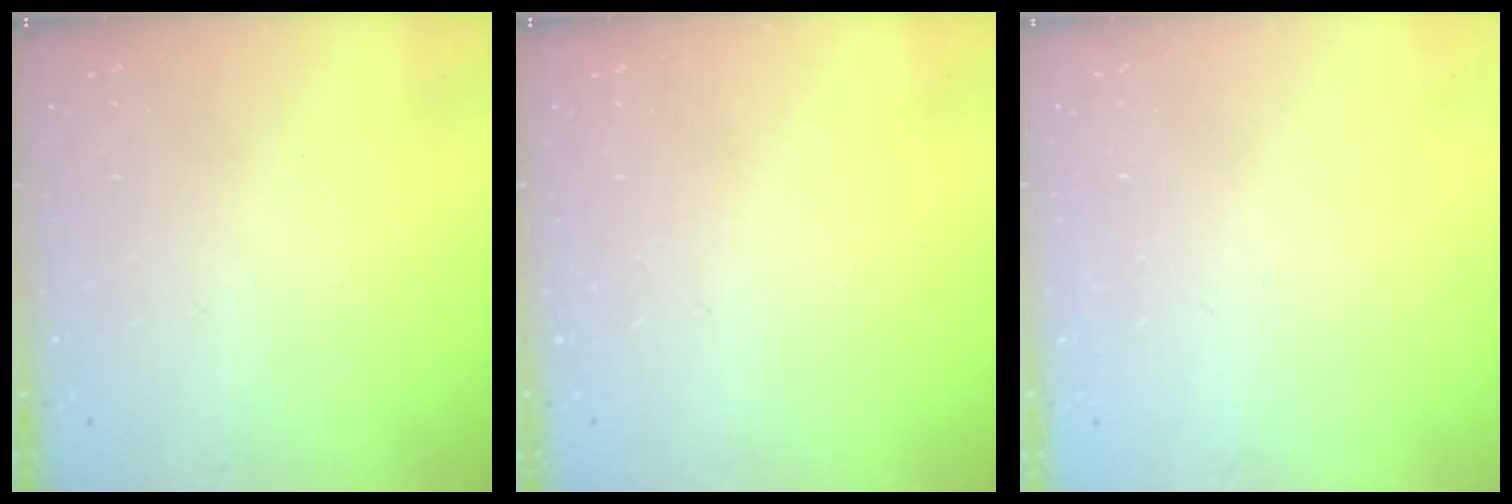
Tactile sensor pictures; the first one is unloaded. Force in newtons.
{"total": 0.0}
{"total": 2.6, "press": 2.6, "slide": 0.2}